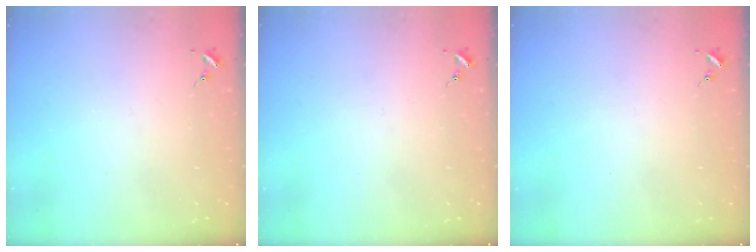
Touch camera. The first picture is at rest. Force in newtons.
{"total": 0.0}
{"total": 0.0}